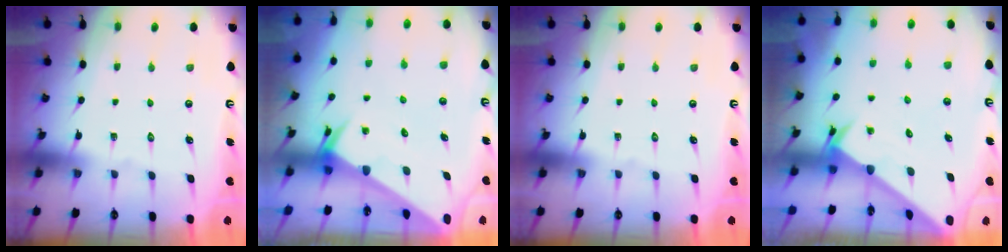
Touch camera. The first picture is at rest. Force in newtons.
{"total": 2.8, "press": 2.8, "slide": 0.0}
{"total": 0.0}
{"total": 2.2, "press": 2.2, "slide": 0.1}